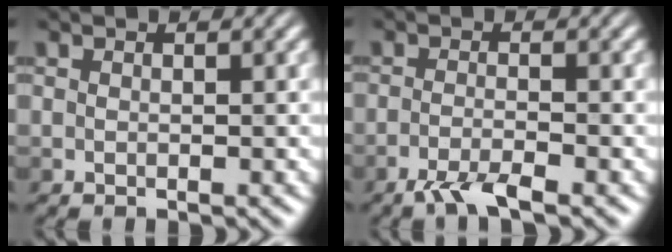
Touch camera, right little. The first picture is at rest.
{"total": 2.9, "force": [-2.0, 0.5, 2.1], "torque": [-0.040, -0.004, -0.046]}